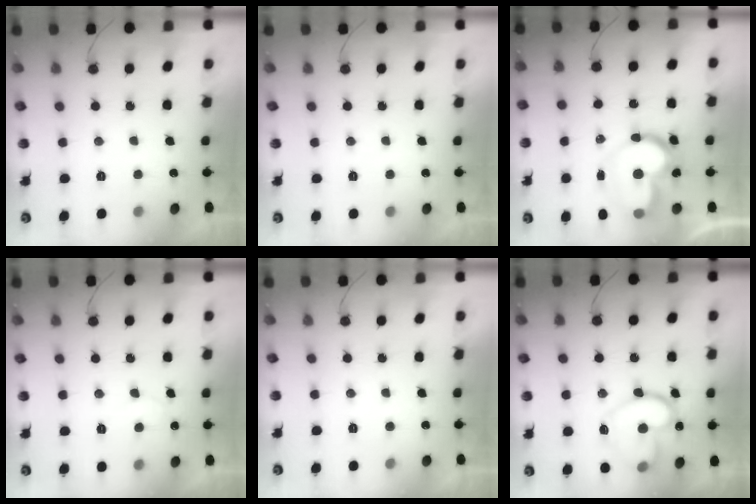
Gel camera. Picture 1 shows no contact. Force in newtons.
{"total": 0.0}
{"total": 14.3, "press": 14.2, "slide": 1.2}
{"total": 4.4, "press": 4.4, "slide": 0.4}
{"total": 2.0, "press": 2.0, "slide": 0.1}
{"total": 18.2, "press": 18.2, "slide": 1.3}